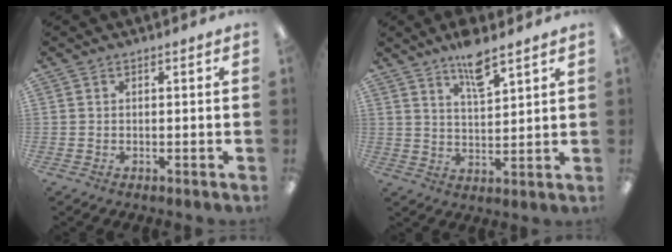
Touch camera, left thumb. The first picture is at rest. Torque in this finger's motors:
{"motor_torque": [0.71, 0.28, 0.53, -0.53, 0.04]}